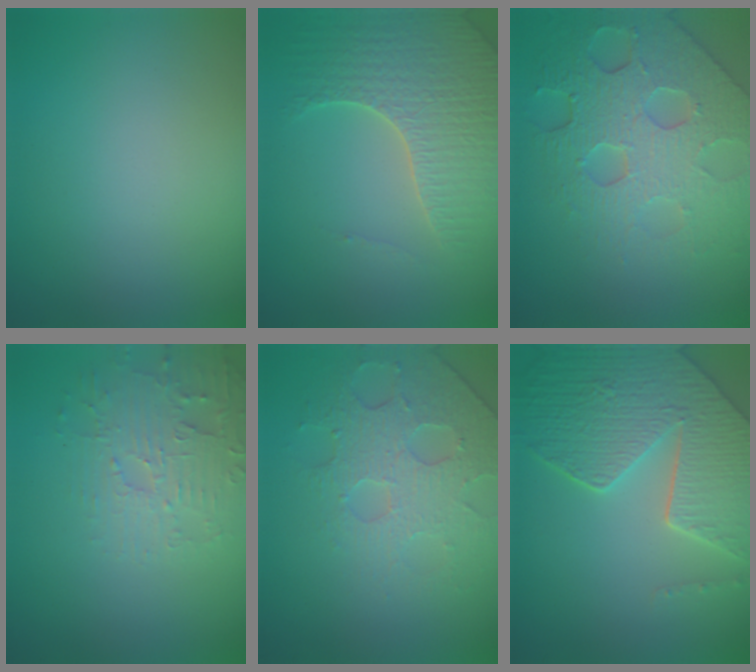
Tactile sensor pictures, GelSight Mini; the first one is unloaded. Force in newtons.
{"total": 4.6, "press": 4.5, "slide": 1.1}
{"total": 7.7, "press": 5.7, "slide": 5.2}
{"total": 3.7, "press": 3.6, "slide": 0.7}
{"total": 3.8, "press": 3.6, "slide": 1.3}
{"total": 8.4, "press": 6.0, "slide": 5.8}